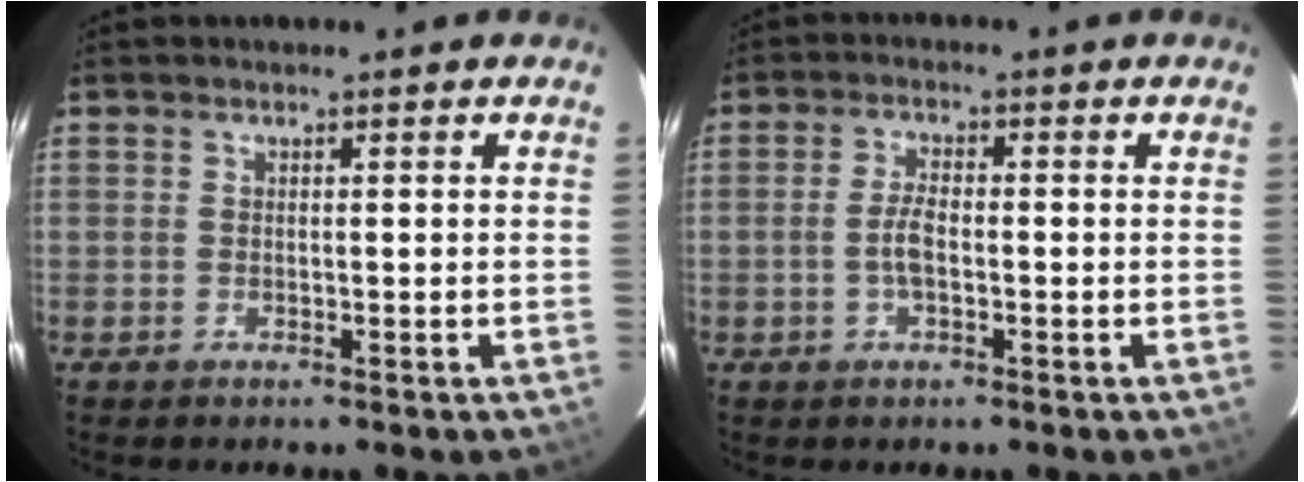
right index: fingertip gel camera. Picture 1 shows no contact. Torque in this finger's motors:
{"motor_torque": [-0.03, 0.04, 0.13, 0.02]}